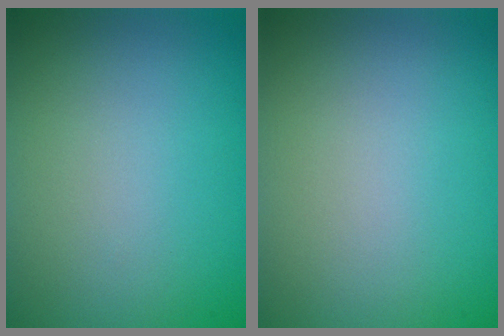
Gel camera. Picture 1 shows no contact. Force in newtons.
{"total": 0.0}